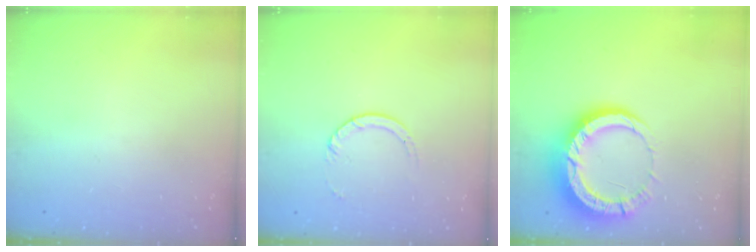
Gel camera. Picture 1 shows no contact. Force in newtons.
{"total": 3.0, "press": 2.9, "slide": 0.4}
{"total": 13.4, "press": 13.3, "slide": 1.4}